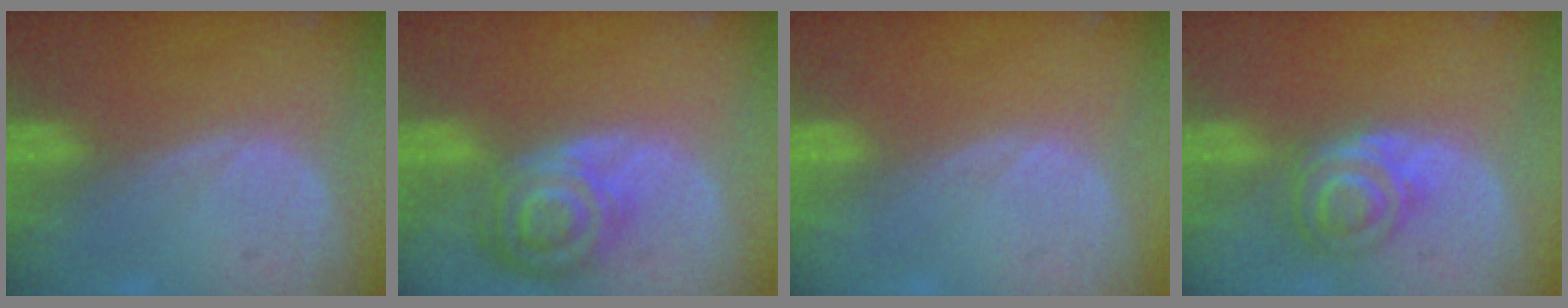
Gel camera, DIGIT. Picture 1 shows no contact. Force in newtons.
{"total": 8.3, "press": 7.3, "slide": 4.0}
{"total": 0.0}
{"total": 5.6, "press": 5.3, "slide": 1.9}